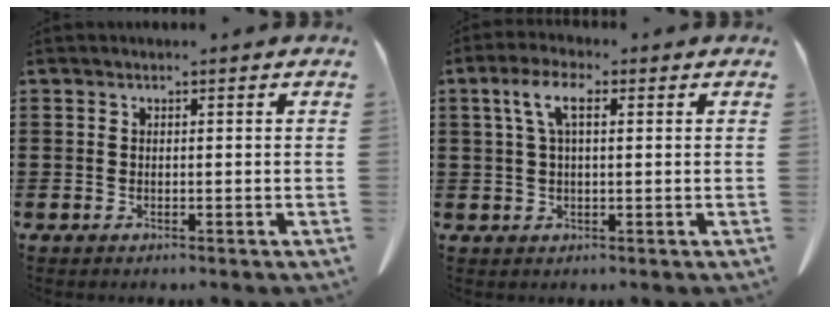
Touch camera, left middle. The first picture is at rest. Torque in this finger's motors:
{"motor_torque": [0.12, 0.14, 0.47, 0.15]}